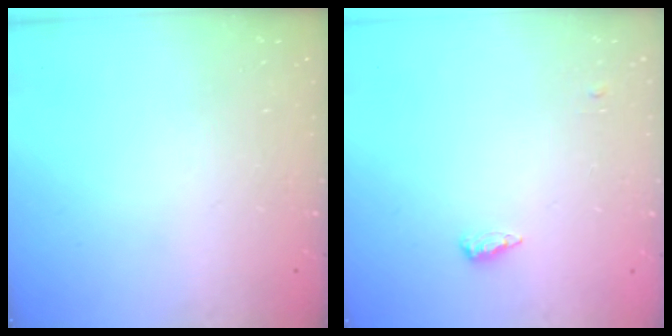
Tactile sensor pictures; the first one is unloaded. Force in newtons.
{"total": 8.7, "press": 5.7, "slide": 6.5}